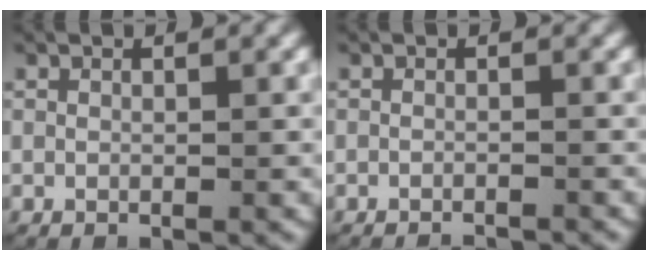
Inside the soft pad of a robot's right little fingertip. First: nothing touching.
{"total": 2.3, "force": [-2.2, 0.3, 0.3], "torque": [-0.005, -0.009, -0.032]}